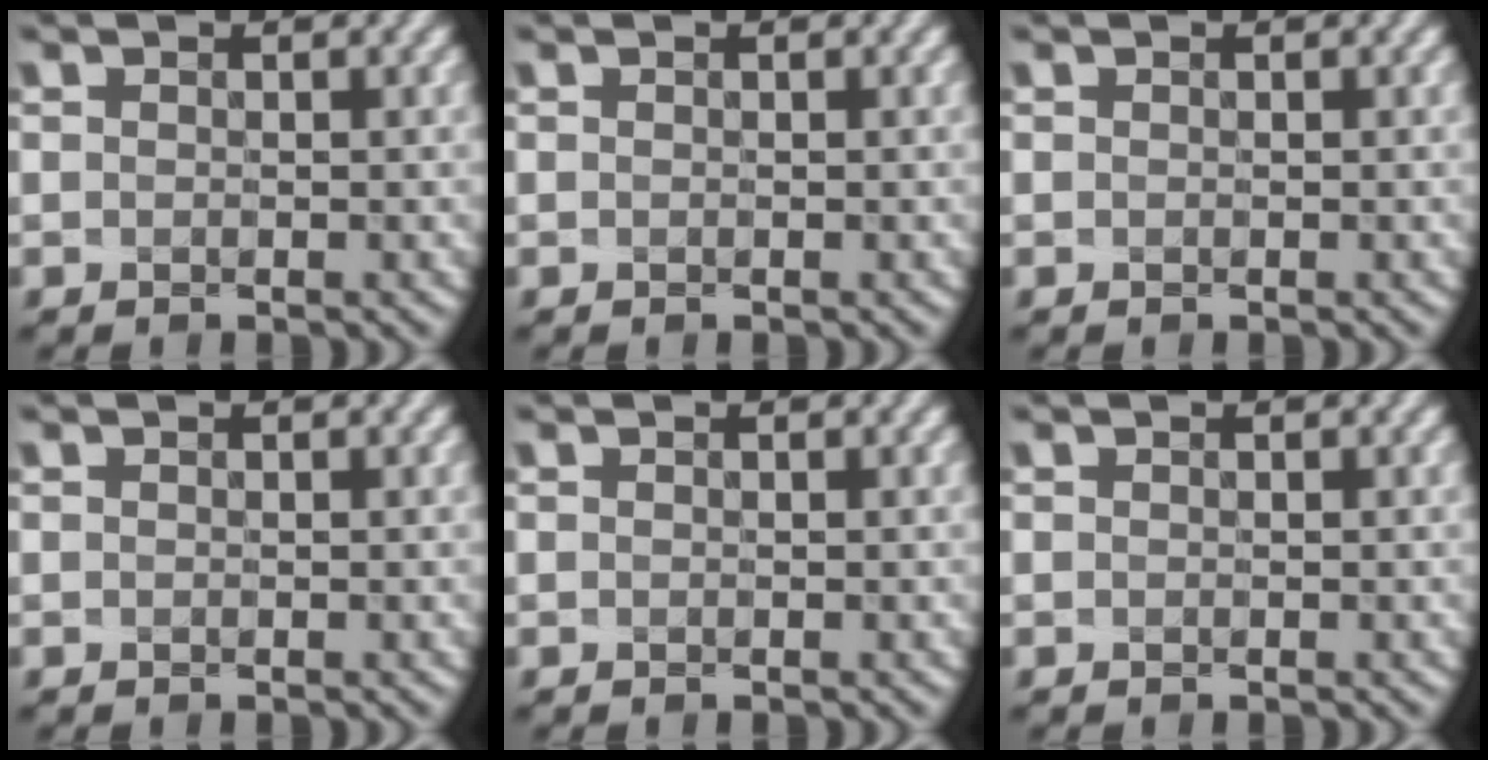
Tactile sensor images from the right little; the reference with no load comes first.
{"total": 0.0}
{"total": 0.0}
{"total": 0.0}
{"total": 0.0}
{"total": 0.0}